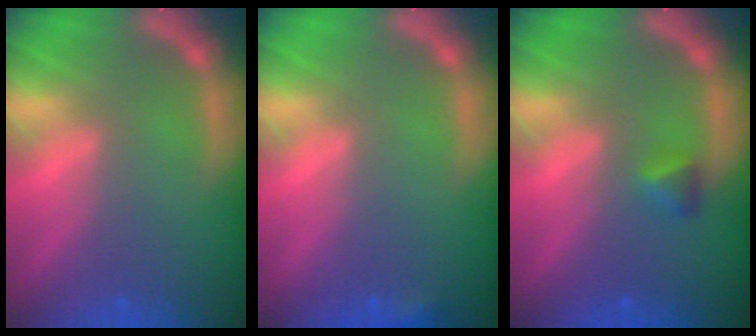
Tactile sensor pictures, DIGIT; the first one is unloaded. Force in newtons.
{"total": 0.9}
{"total": 1.4}